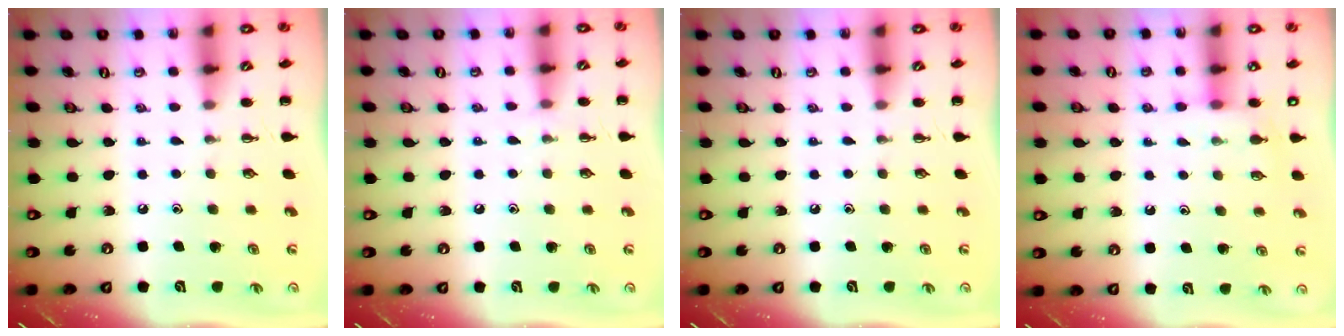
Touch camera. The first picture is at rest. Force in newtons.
{"total": 6.1, "press": 5.8, "slide": 2.0}
{"total": 0.0}
{"total": 4.7, "press": 4.6, "slide": 1.1}